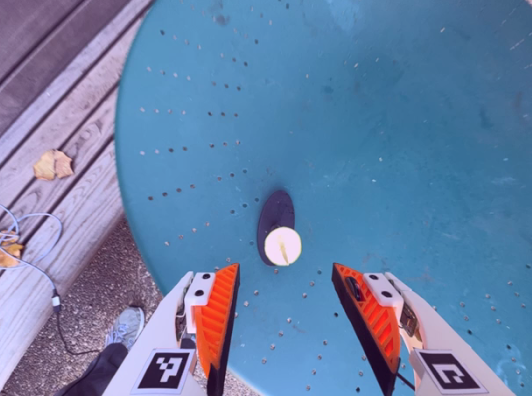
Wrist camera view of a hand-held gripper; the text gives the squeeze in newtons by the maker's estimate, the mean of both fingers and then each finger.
{"total": 0.5, "left": 0.4, "right": 0.6}